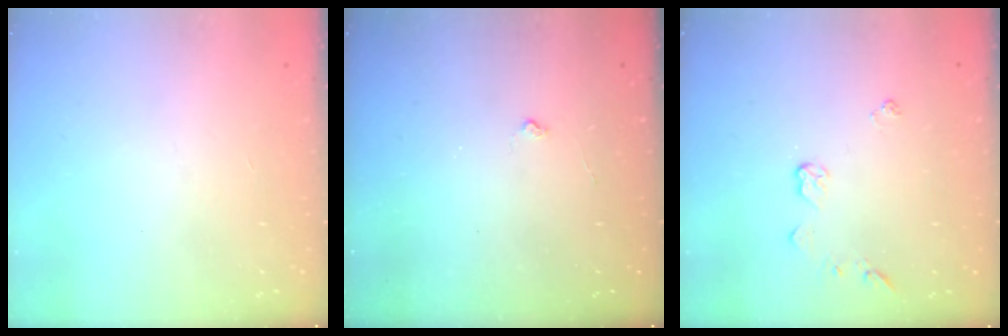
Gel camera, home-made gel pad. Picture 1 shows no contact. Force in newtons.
{"total": 3.0, "press": 3.0, "slide": 0.3}
{"total": 4.2, "press": 4.2, "slide": 0.5}